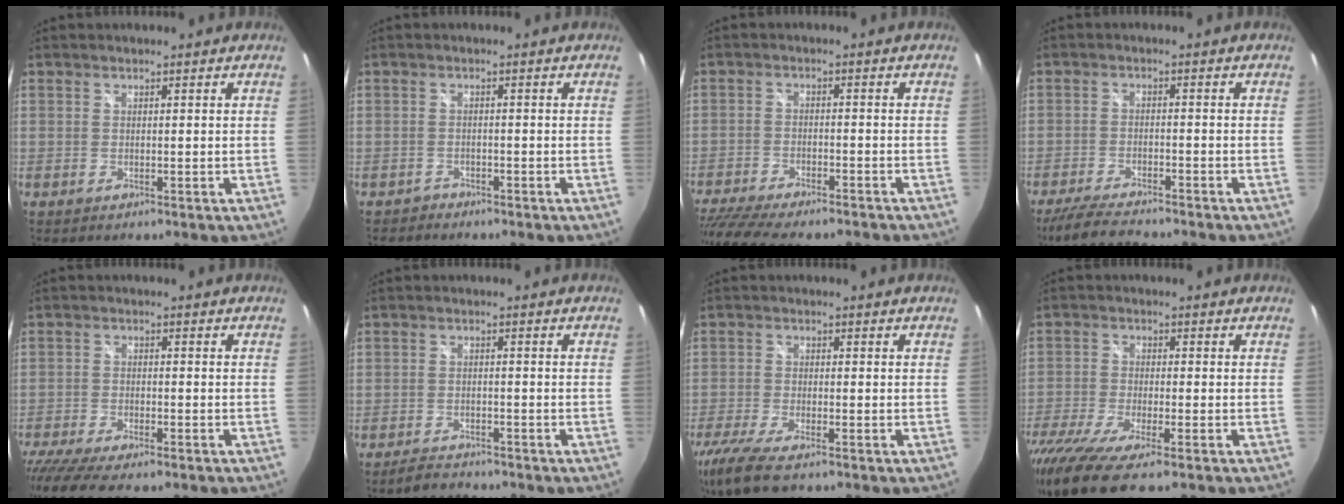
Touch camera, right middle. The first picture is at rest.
{"total": 1.7, "force": [-1.4, 0.9, -0.2], "torque": [-0.002, 0.004, -0.026]}
{"total": 15.8, "force": [-13.5, 3.2, 7.5], "torque": [-0.162, -0.037, -0.215]}
{"total": 8.9, "force": [-7.8, 1.4, 4.1], "torque": [-0.106, -0.022, -0.134]}
{"total": 10.7, "force": [-8.9, 1.9, 5.5], "torque": [-0.133, -0.042, -0.153]}
{"total": 4.2, "force": [-3.8, 1.4, 1.0], "torque": [-0.037, 0.000, -0.063]}
{"total": 10.3, "force": [-7.7, 2.3, 6.5], "torque": [-0.157, -0.045, -0.144]}
{"total": 14.3, "force": [-10.5, 2.3, 9.3], "torque": [-0.206, -0.059, -0.189]}